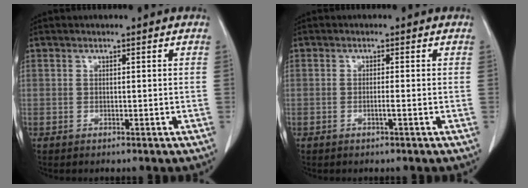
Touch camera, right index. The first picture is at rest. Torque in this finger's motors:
{"motor_torque": [-0.26, 0.04, -0.02, -0.01]}